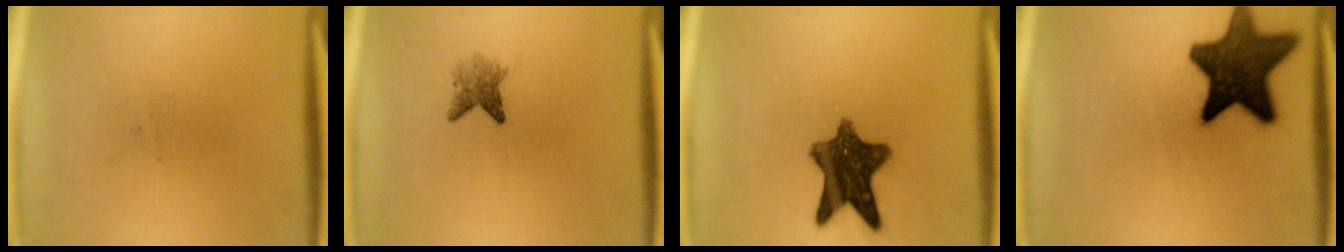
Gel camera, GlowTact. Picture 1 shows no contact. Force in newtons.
{"total": 2.5}
{"total": 10.6}
{"total": 14.1}